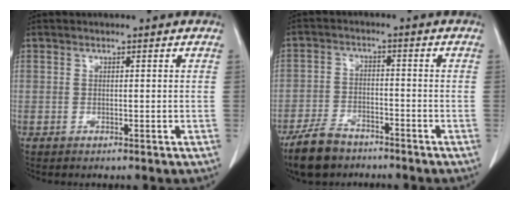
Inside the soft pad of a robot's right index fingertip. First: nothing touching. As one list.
[{"total": 7.3, "force": [-5.7, 3.4, 3.0], "torque": [-0.068, -0.007, -0.103]}]